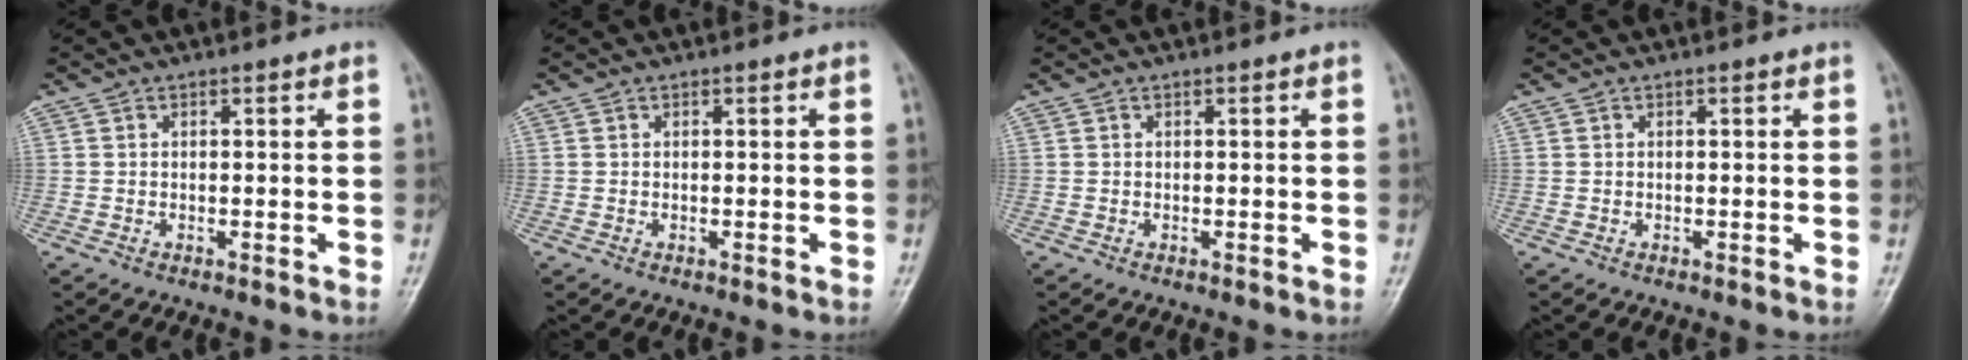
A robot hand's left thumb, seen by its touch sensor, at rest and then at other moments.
{"total": 0.0}
{"total": 0.0}
{"total": 0.0}